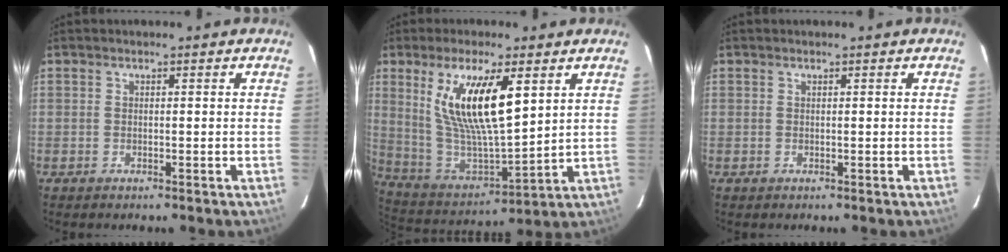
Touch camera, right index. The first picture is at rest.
{"total": 16.9, "force": [6.6, 4.9, 14.7], "torque": [-0.279, -0.008, 0.140]}
{"total": 0.0}